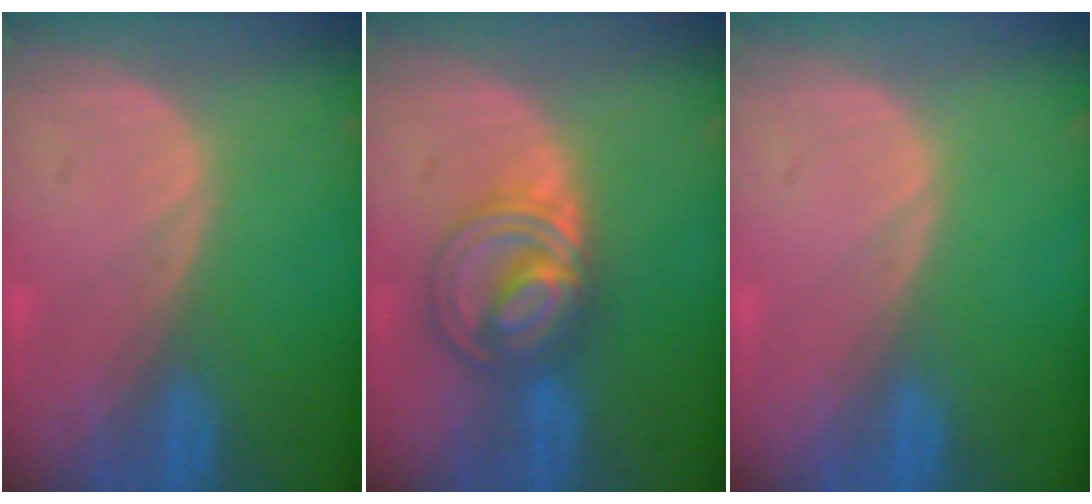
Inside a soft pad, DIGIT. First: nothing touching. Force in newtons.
{"total": 6.8, "press": 6.8, "slide": 0.3}
{"total": 0.0}